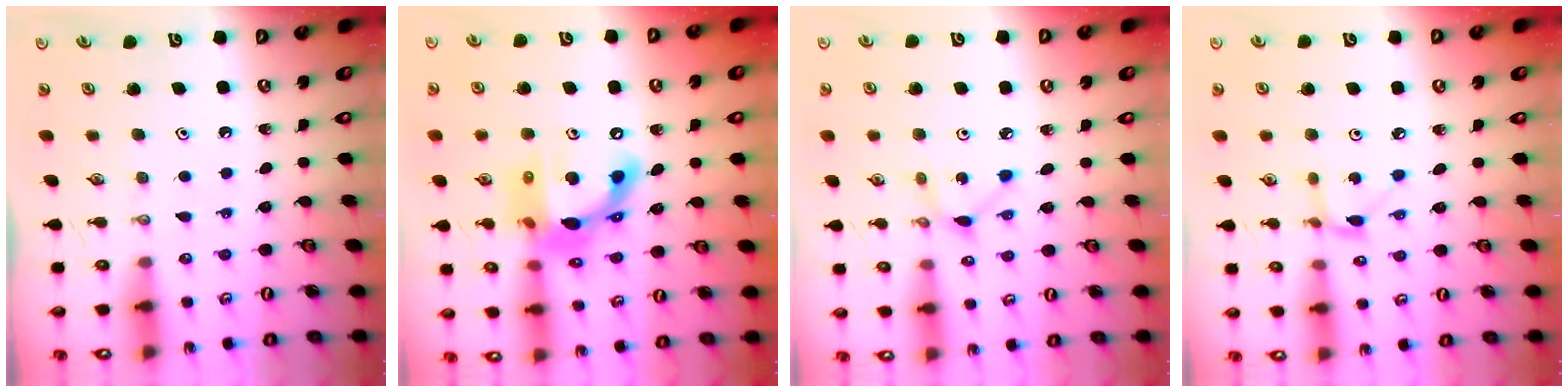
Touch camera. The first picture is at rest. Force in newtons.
{"total": 15.1, "press": 15.1, "slide": 0.7}
{"total": 2.6, "press": 2.6, "slide": 0.1}
{"total": 2.7, "press": 2.7, "slide": 0.2}